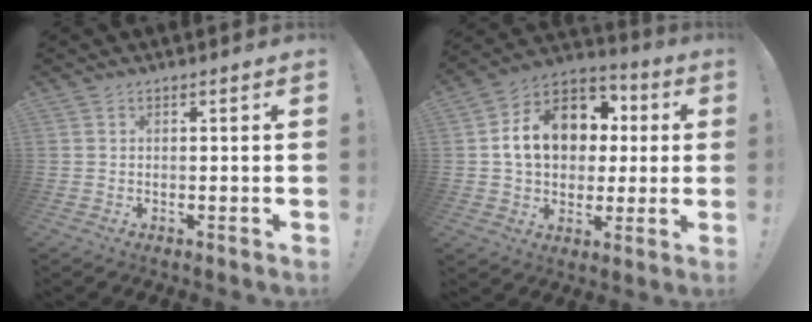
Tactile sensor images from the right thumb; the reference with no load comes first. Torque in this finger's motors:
{"motor_torque": [2.20, 2.80, 0.59, -0.27, 0.35]}